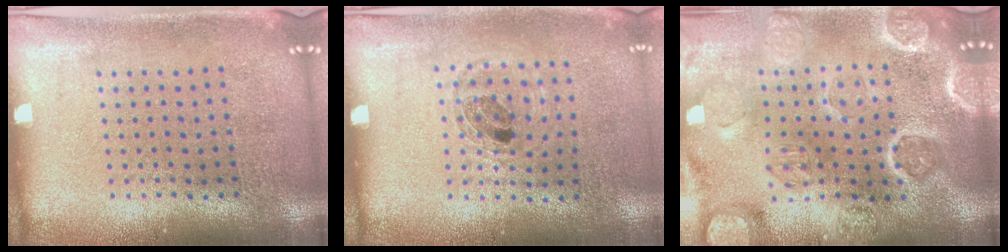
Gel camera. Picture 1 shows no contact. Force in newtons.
{"total": 0.9, "press": 0.9, "slide": 0.1}
{"total": 4.4, "press": 4.0, "slide": 1.9}